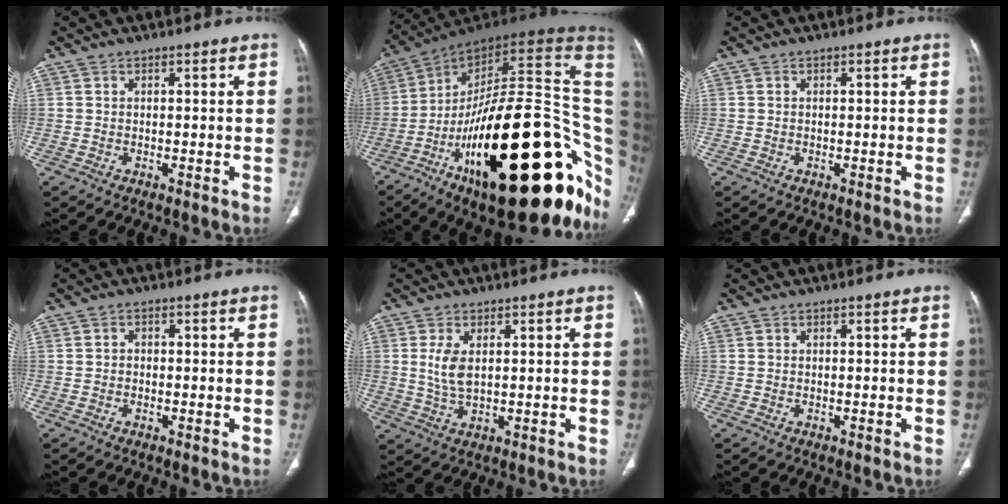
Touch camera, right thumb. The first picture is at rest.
{"total": 44.2, "force": [-9.9, 17.3, 39.5], "torque": [-0.469, 0.070, -0.147]}
{"total": 0.0}
{"total": 1.1, "force": [-0.2, 1.0, 0.5], "torque": [-0.004, 0.005, -0.005]}
{"total": 5.2, "force": [1.1, 2.6, 4.4], "torque": [-0.094, -0.007, 0.027]}
{"total": 0.0}